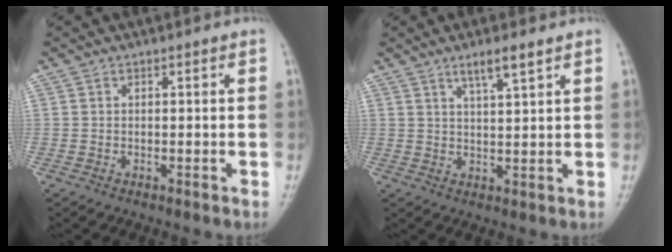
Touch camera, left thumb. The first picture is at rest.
{"total": 4.5, "force": [2.9, 0.4, 3.3], "torque": [-0.060, -0.019, 0.055]}